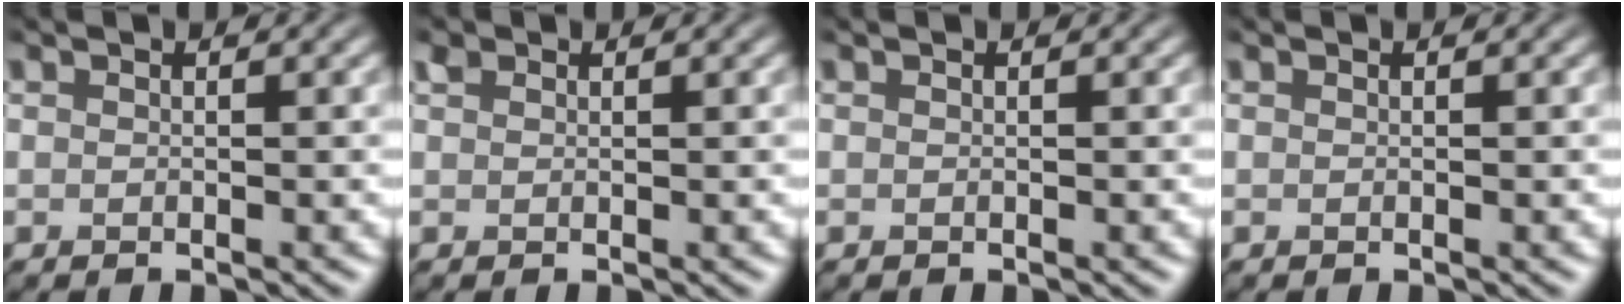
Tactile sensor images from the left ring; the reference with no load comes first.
{"total": 0.7, "force": [0.5, 0.4, 0.2], "torque": [-0.002, 0.002, 0.011]}
{"total": 0.0}
{"total": 0.0}